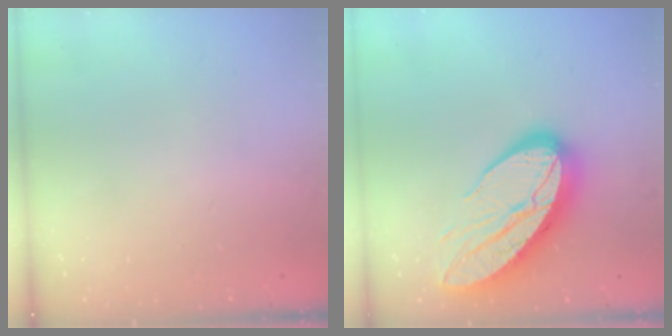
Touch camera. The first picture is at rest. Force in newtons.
{"total": 20.6, "press": 20.5, "slide": 1.8}